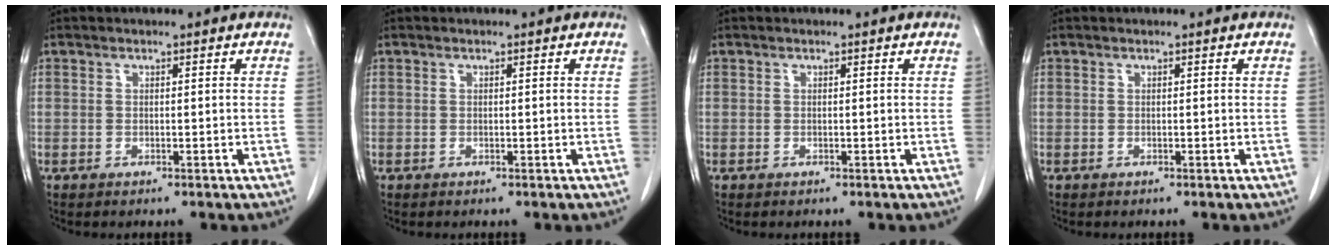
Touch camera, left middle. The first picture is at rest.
{"total": 0.0}
{"total": 0.0}
{"total": 0.0}